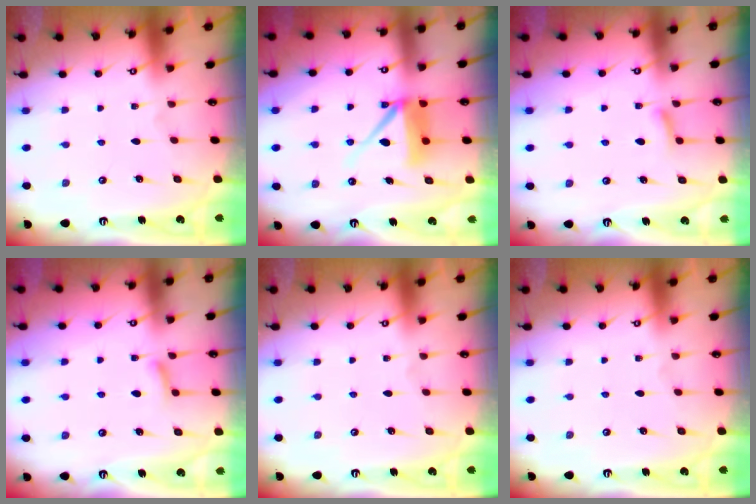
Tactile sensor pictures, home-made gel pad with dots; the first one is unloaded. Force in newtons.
{"total": 9.6, "press": 9.5, "slide": 0.9}
{"total": 5.4, "press": 5.3, "slide": 0.8}
{"total": 5.4, "press": 5.3, "slide": 0.8}
{"total": 0.0}
{"total": 0.0}